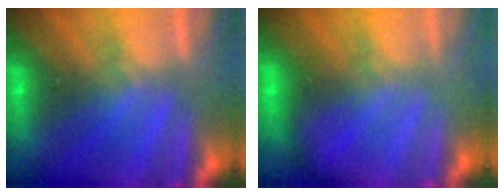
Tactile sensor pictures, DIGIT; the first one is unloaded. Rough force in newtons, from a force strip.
{"total": 1.9}